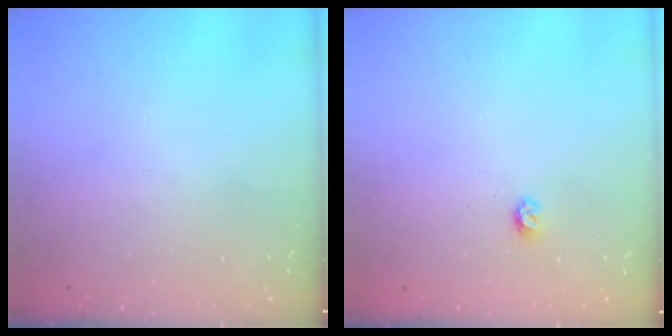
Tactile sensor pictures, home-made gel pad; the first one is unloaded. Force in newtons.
{"total": 3.6, "press": 3.6, "slide": 0.3}